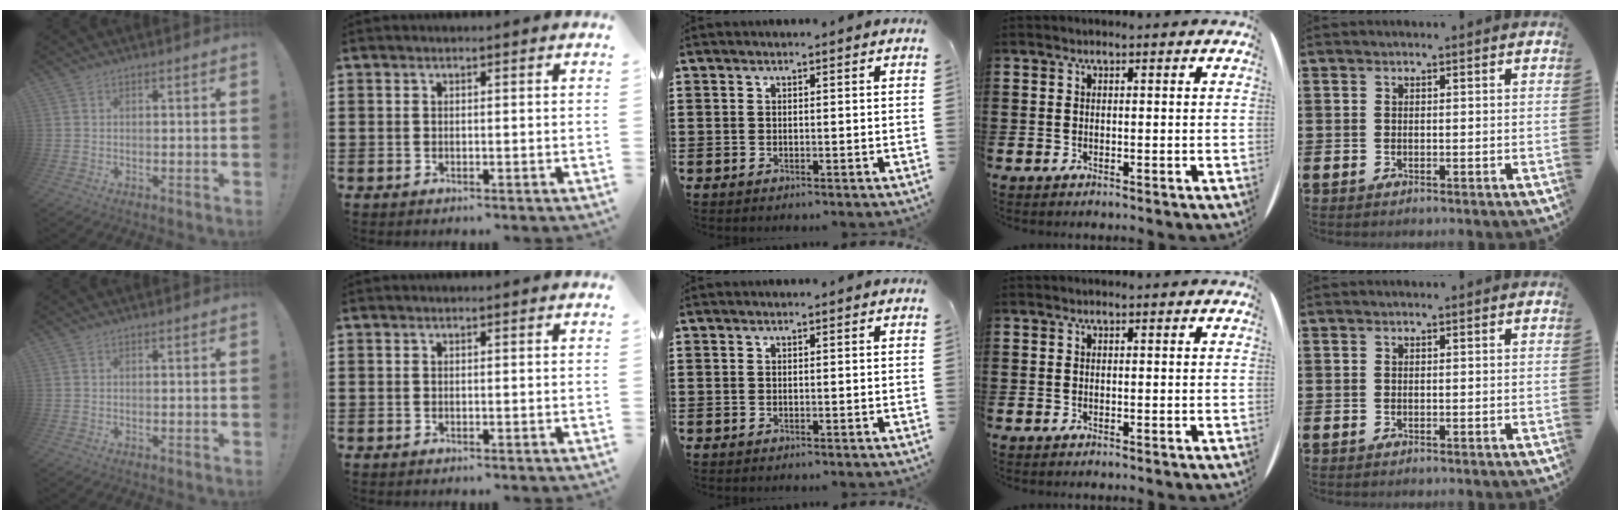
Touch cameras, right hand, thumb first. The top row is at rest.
{}